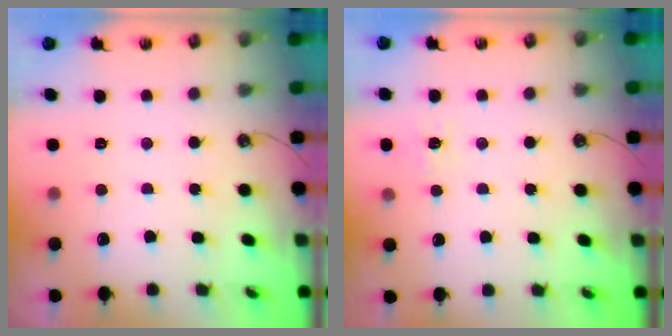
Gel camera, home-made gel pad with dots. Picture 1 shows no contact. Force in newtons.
{"total": 6.3, "press": 6.3, "slide": 0.5}